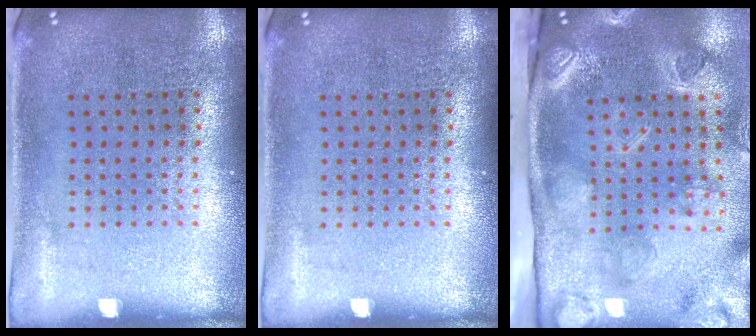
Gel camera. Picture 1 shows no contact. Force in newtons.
{"total": 0.0}
{"total": 4.3, "press": 3.1, "slide": 3.0}